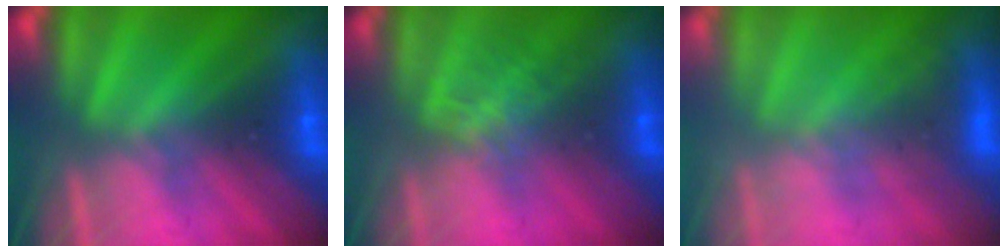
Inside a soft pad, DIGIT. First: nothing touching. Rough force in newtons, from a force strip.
{"total": 1.3}
{"total": 2.6}